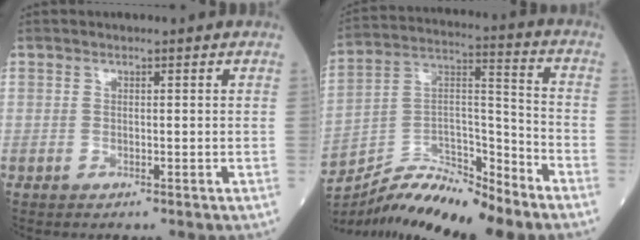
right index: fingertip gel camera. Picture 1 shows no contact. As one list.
[{"total": 12.7, "force": [-11.8, 0.9, 4.7], "torque": [-0.083, 0.037, -0.214]}]